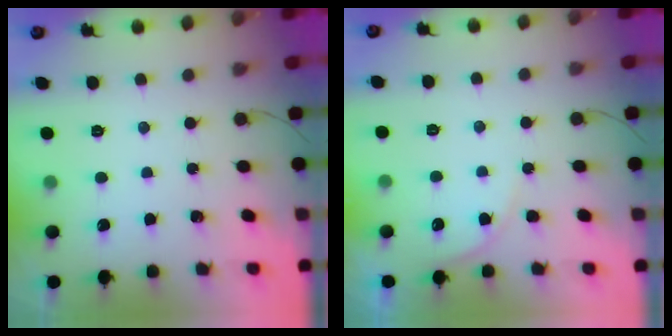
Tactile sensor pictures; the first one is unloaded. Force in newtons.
{"total": 4.8, "press": 4.8, "slide": 0.5}